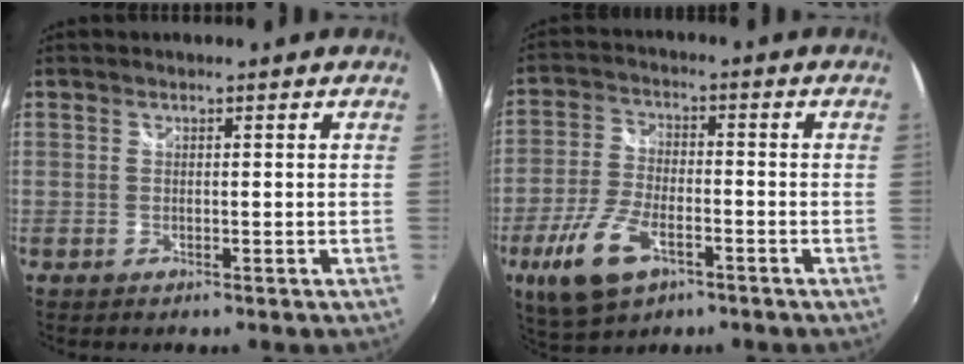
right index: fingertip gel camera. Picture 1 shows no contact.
{"total": 12.2, "force": [-6.1, 5.9, 8.7], "torque": [-0.195, -0.014, -0.111]}